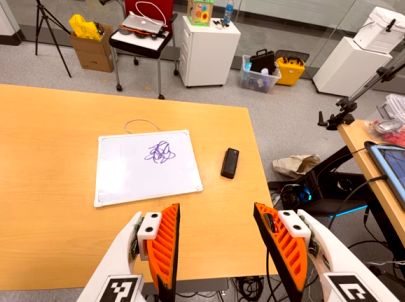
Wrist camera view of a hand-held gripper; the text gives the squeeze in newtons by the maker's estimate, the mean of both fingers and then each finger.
{"total": 0.0}